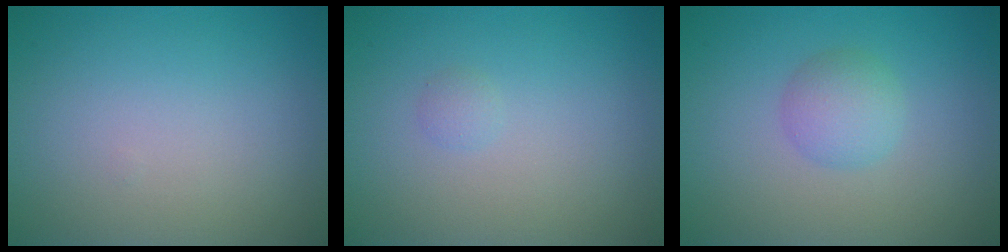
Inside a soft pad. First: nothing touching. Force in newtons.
{"total": 0.6, "press": 0.6, "slide": 0.1}
{"total": 2.3, "press": 2.3, "slide": 0.1}